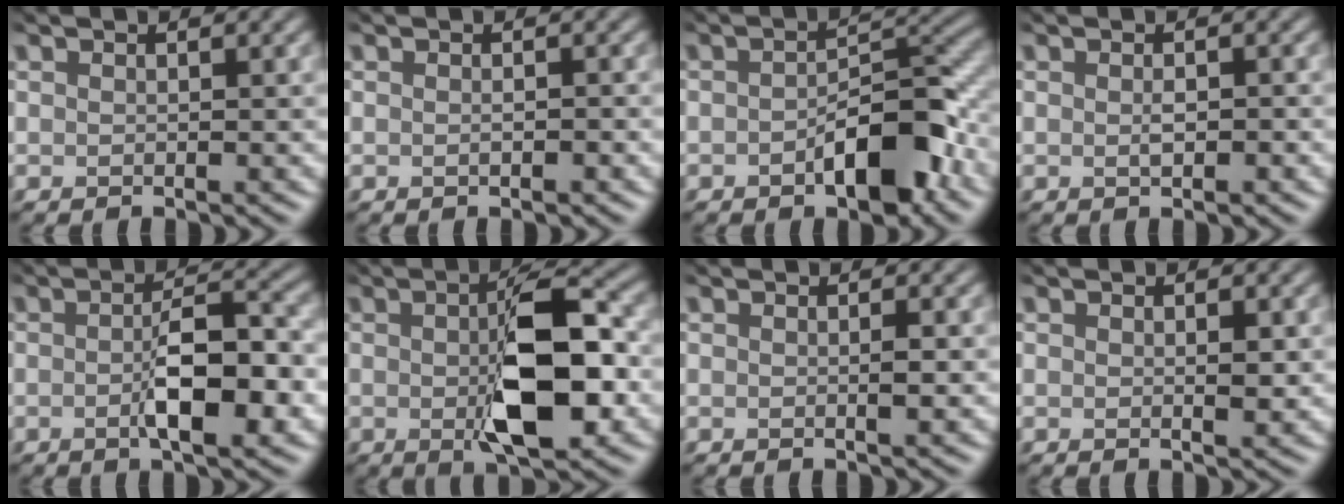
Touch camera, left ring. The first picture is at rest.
{"total": 1.0, "force": [-0.2, 0.5, 0.9], "torque": [-0.005, -0.003, -0.006]}
{"total": 6.0, "force": [-2.7, 2.9, 4.5], "torque": [-0.063, 0.004, -0.043]}
{"total": 1.0, "force": [-0.5, 0.3, 0.8], "torque": [-0.015, 0.001, 0.000]}
{"total": 5.8, "force": [-1.7, 2.0, 5.2], "torque": [-0.086, -0.002, -0.024]}
{"total": 8.7, "force": [-1.0, 3.1, 8.0], "torque": [-0.121, 0.002, -0.015]}
{"total": 1.0, "force": [-0.4, 0.2, 0.9], "torque": [-0.014, 0.000, -0.004]}
{"total": 1.2, "force": [0.1, 0.4, 1.2], "torque": [-0.019, -0.004, 0.009]}